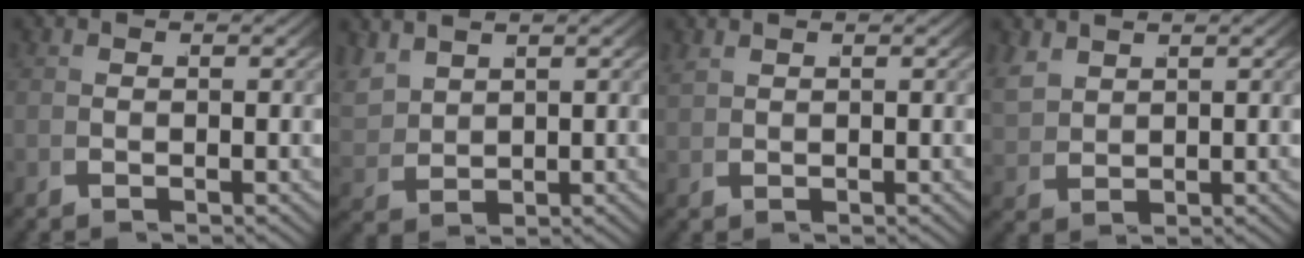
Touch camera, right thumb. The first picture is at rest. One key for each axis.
{"total": 3.0, "fx": 1.9, "fy": 1.5, "fz": 1.6, "tx": -0.041, "ty": -0.002, "tz": 0.048}
{"total": 1.1, "fx": 1.1, "fy": -0.3, "fz": 0.3, "tx": -0.002, "ty": 0.010, "tz": 0.026}
{"total": 2.2, "fx": 1.7, "fy": 1.0, "fz": 1.0, "tx": -0.027, "ty": 0.001, "tz": 0.045}